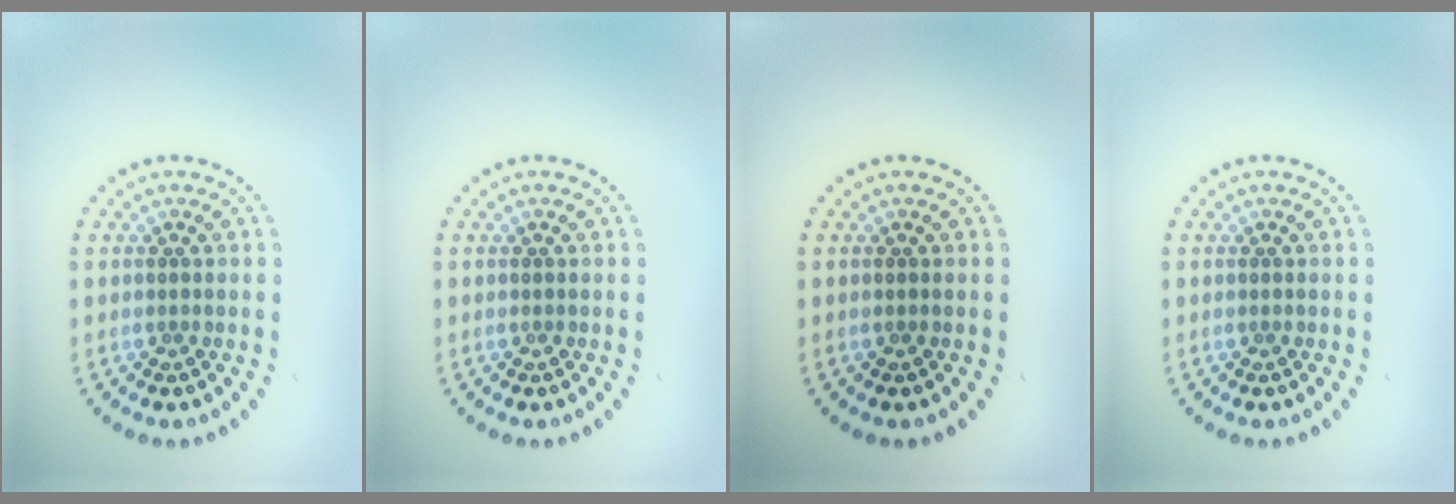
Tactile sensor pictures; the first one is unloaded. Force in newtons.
{"total": 0.0}
{"total": 0.0}
{"total": 0.0}